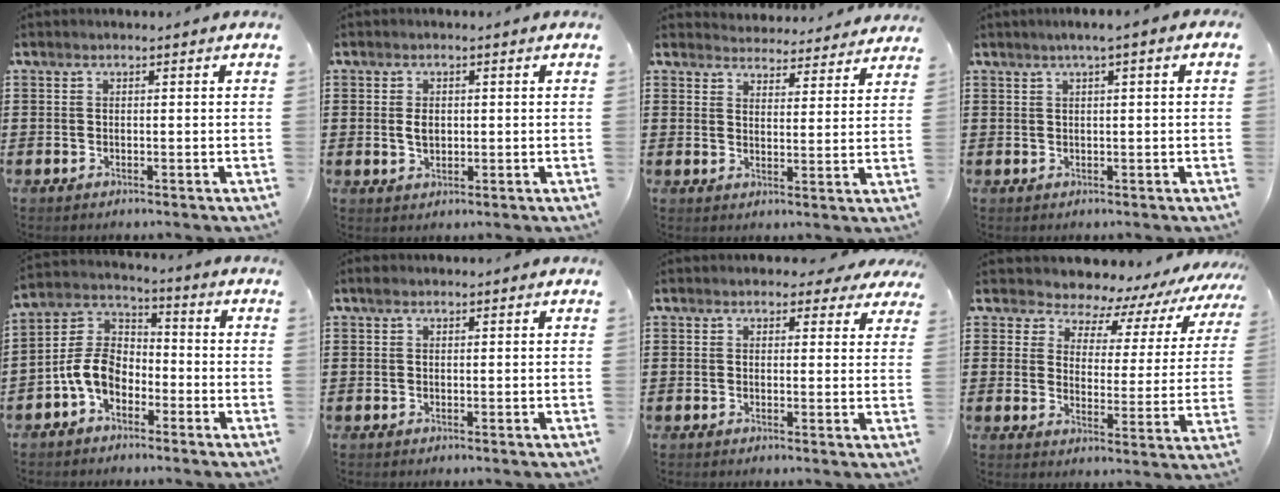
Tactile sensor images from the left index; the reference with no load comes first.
{"total": 2.5, "force": [0.1, 1.6, 1.9], "torque": [-0.040, 0.006, 0.001]}
{"total": 4.3, "force": [4.2, 0.4, -0.2], "torque": [-0.008, -0.029, 0.073]}
{"total": 1.5, "force": [0.2, 0.0, 1.5], "torque": [-0.028, -0.002, 0.004]}
{"total": 7.5, "force": [-3.7, 4.8, 4.3], "torque": [-0.117, 0.005, -0.082]}
{"total": 0.9, "force": [0.5, 0.6, 0.4], "torque": [-0.010, 0.006, 0.009]}
{"total": 2.1, "force": [1.6, 1.2, 0.7], "torque": [-0.013, 0.005, 0.027]}
{"total": 5.5, "force": [5.2, 1.6, 0.7], "torque": [-0.040, -0.048, 0.084]}